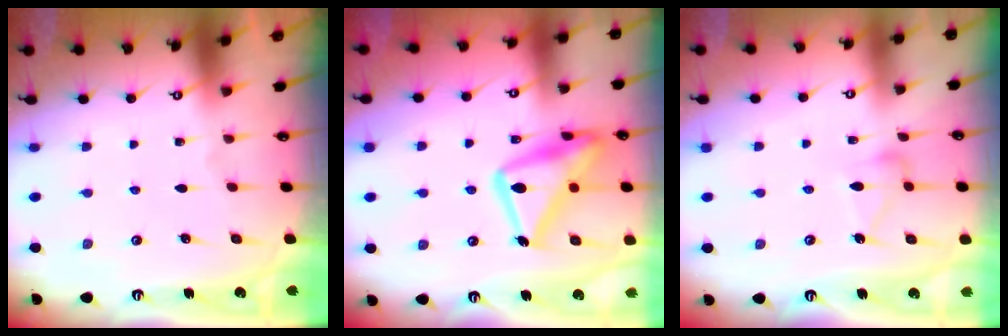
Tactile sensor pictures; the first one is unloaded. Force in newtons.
{"total": 20.9, "press": 20.8, "slide": 1.5}
{"total": 8.2, "press": 8.2, "slide": 0.3}